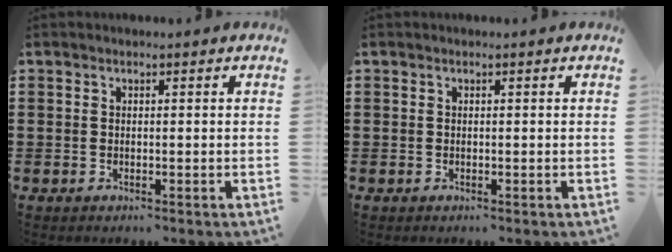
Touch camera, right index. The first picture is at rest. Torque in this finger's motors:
{"motor_torque": [0.47, 1.67, 0.00, 0.02]}